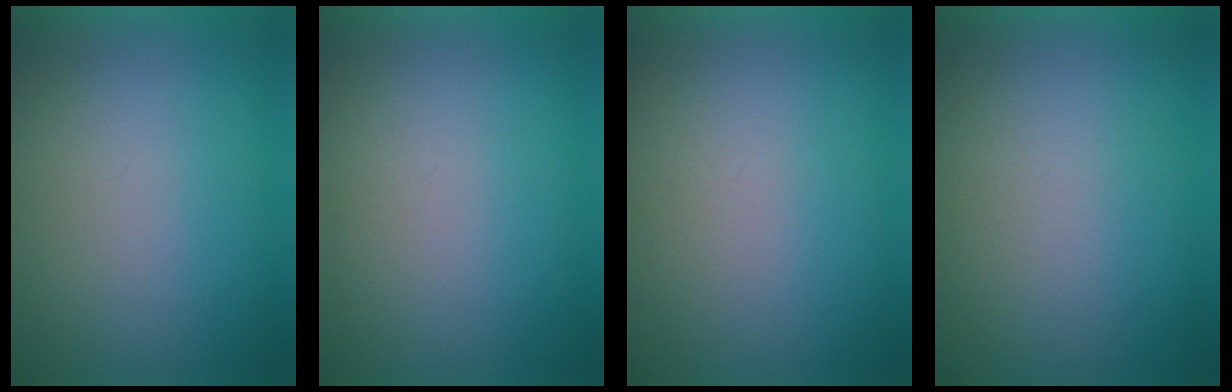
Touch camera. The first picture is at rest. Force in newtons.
{"total": 1.2}
{"total": 2.0}
{"total": 4.2}